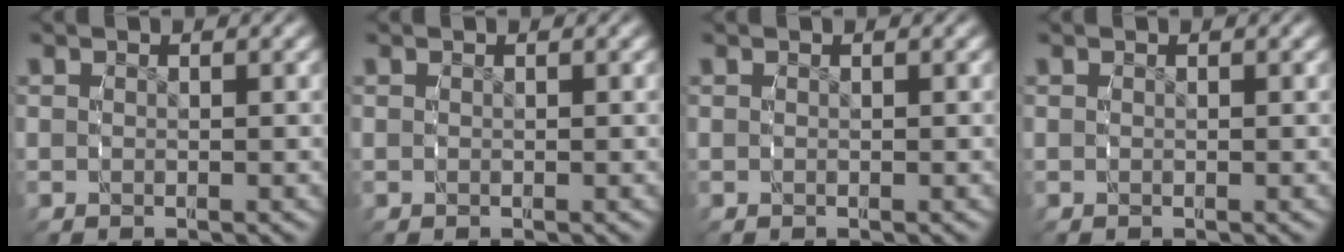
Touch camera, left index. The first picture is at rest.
{"total": 0.0}
{"total": 0.0}
{"total": 0.0}